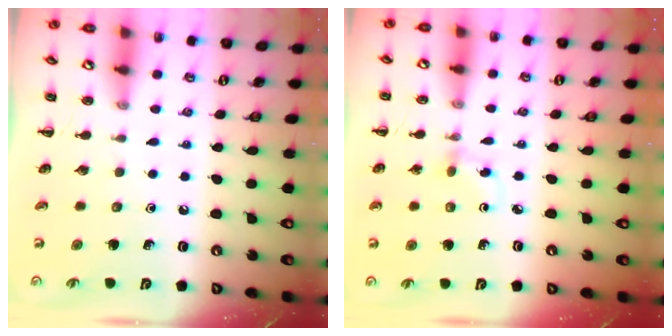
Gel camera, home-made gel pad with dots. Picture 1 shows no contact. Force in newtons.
{"total": 2.8, "press": 2.5, "slide": 1.2}